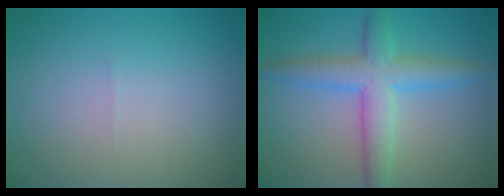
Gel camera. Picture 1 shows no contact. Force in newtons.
{"total": 5.2, "press": 5.2, "slide": 0.3}